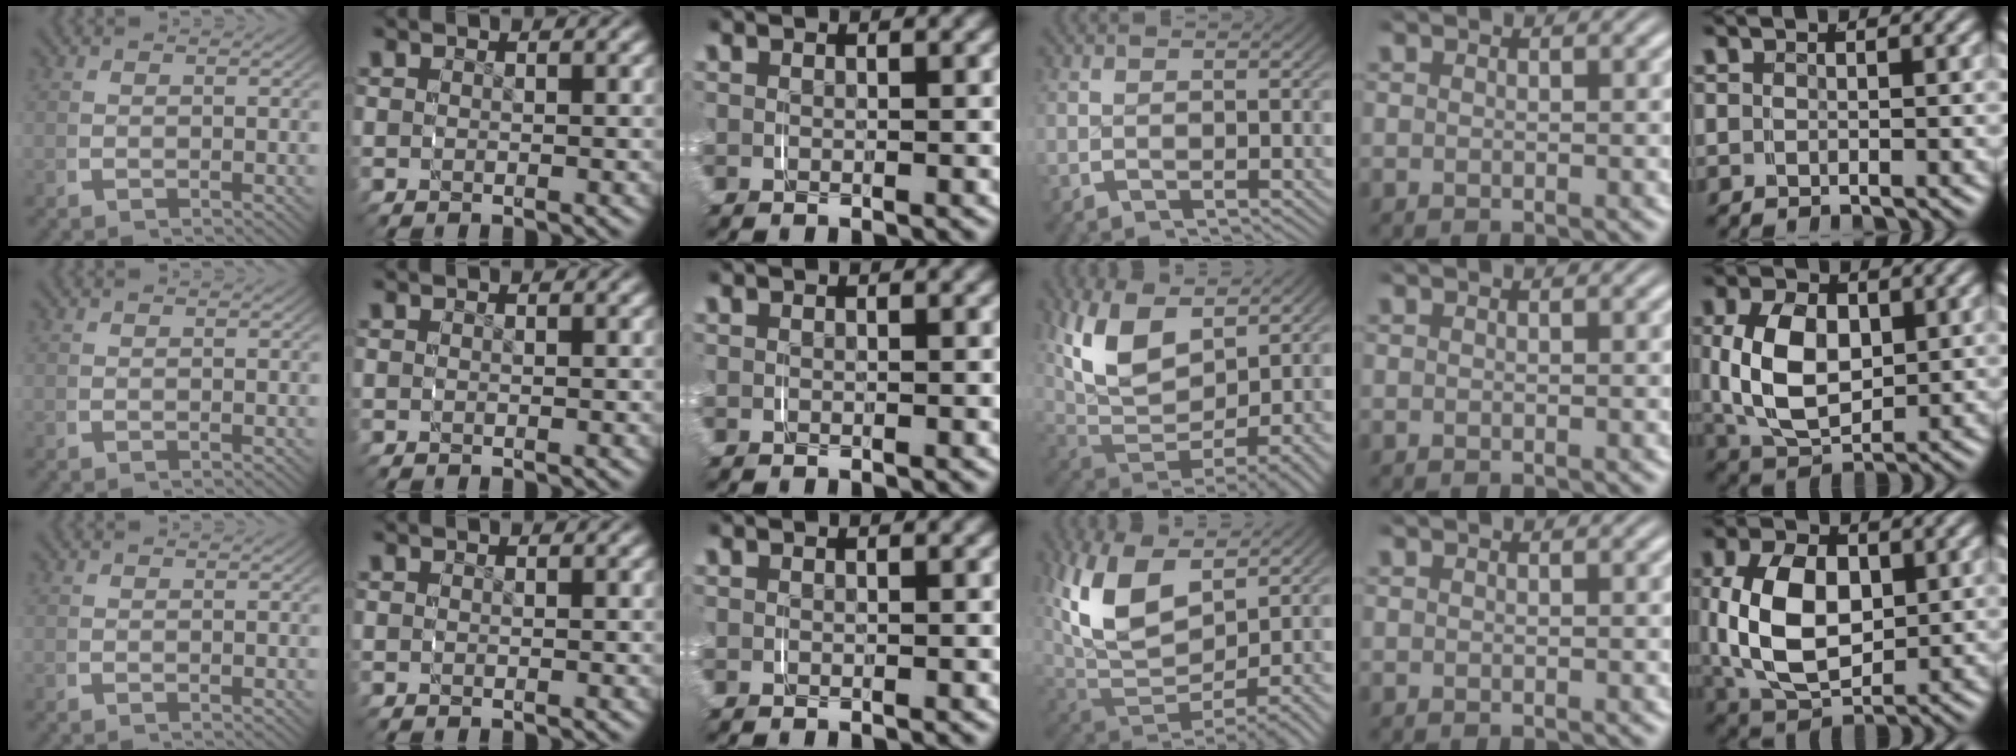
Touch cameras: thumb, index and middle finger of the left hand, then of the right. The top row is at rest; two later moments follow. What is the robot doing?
{"motion": "grasp_and_lifting", "object": "shorts"}